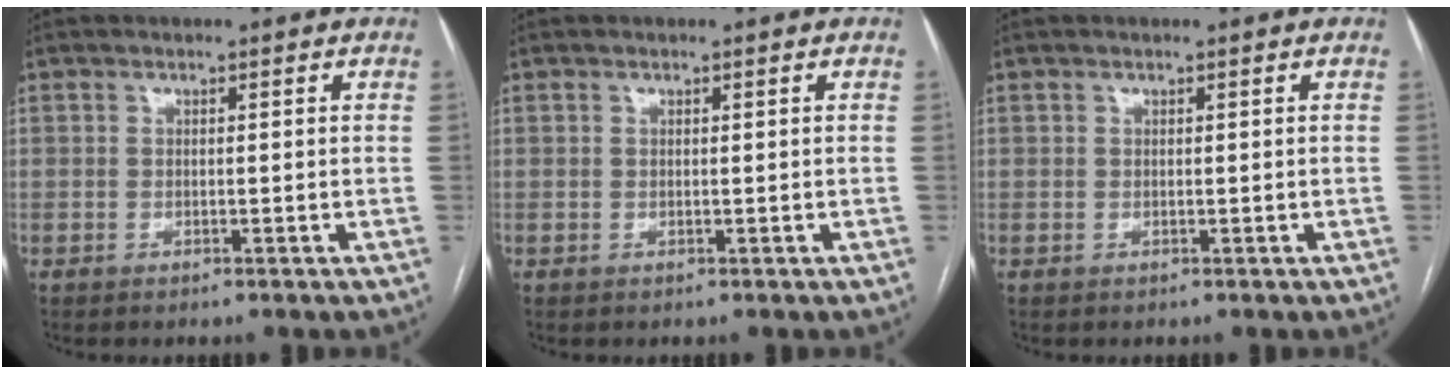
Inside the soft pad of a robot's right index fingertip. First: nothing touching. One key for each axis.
{"total": 0.0}
{"total": 0.0}